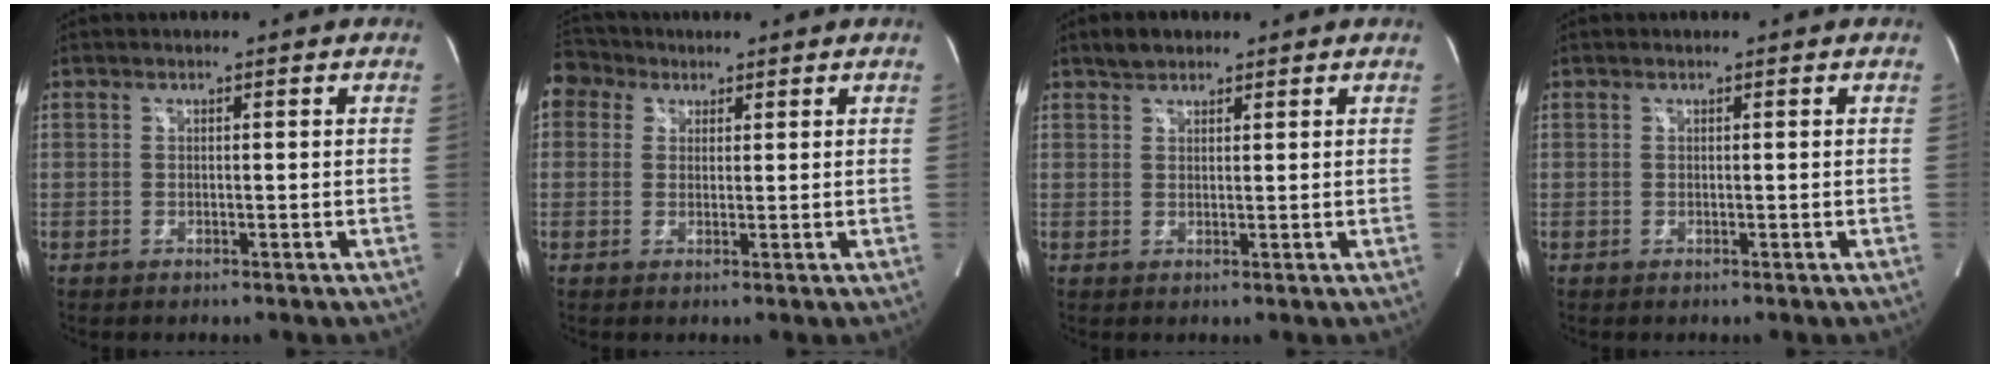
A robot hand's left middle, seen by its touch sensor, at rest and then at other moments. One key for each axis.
{"total": 4.5, "fx": 2.7, "fy": 3.5, "fz": 0.7, "tx": -0.019, "ty": 0.026, "tz": 0.052}
{"total": 2.7, "fx": 2.1, "fy": 1.3, "fz": 1.0, "tx": -0.024, "ty": 0.010, "tz": 0.036}
{"total": 0.0}